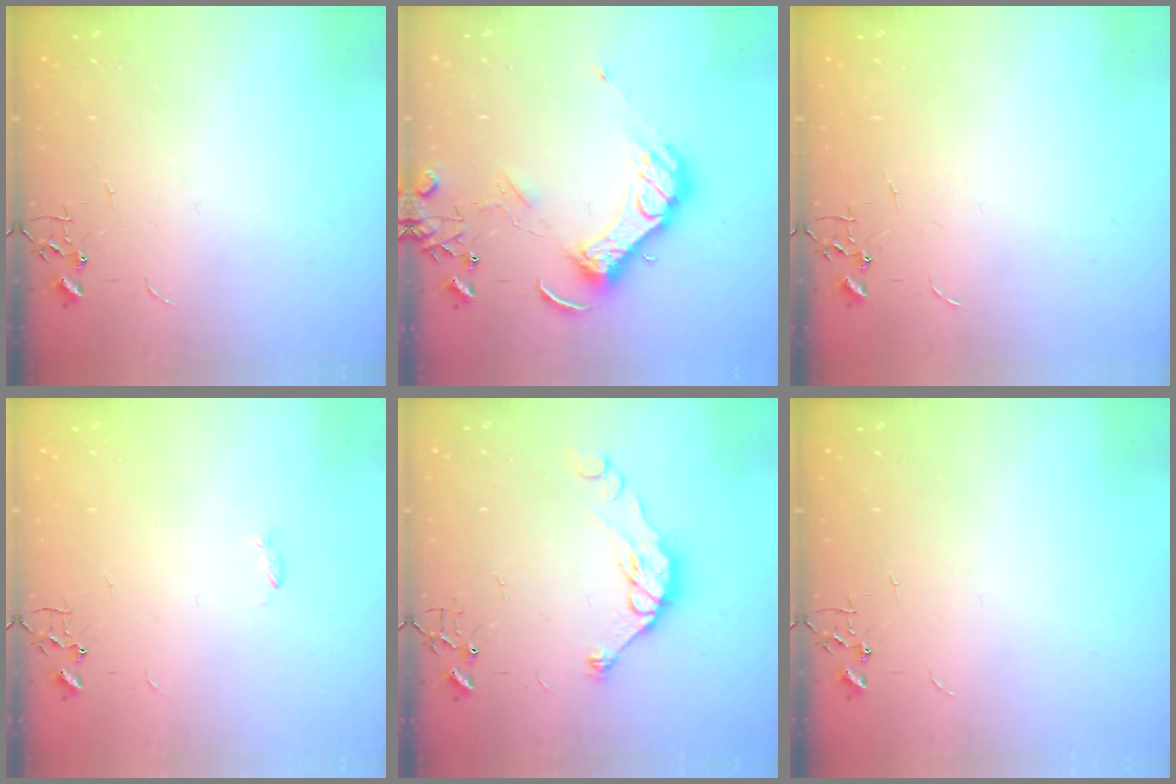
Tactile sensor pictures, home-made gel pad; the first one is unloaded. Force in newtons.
{"total": 13.8, "press": 13.7, "slide": 2.2}
{"total": 0.0}
{"total": 1.8, "press": 1.7, "slide": 0.4}
{"total": 12.3, "press": 12.2, "slide": 0.4}
{"total": 0.0}